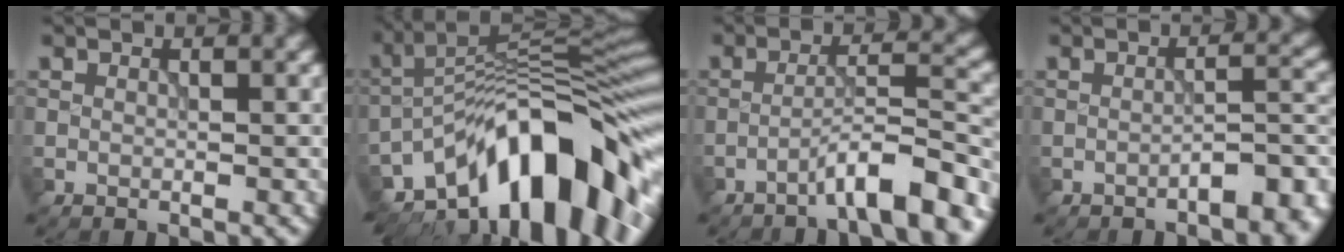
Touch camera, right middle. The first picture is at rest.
{"total": 15.0, "force": [-7.8, 5.8, 11.4], "torque": [-0.173, 0.028, -0.145]}
{"total": 5.9, "force": [-3.9, 0.7, 4.4], "torque": [-0.062, 0.019, -0.066]}
{"total": 4.4, "force": [-2.4, 1.4, 3.4], "torque": [-0.047, 0.010, -0.036]}